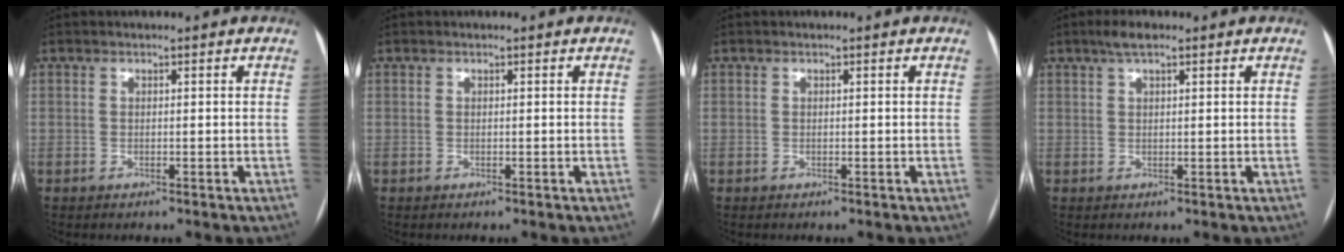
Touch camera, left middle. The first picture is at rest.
{"total": 0.0}
{"total": 0.0}
{"total": 2.9, "force": [1.9, 0.7, 2.1], "torque": [-0.043, 0.014, 0.035]}